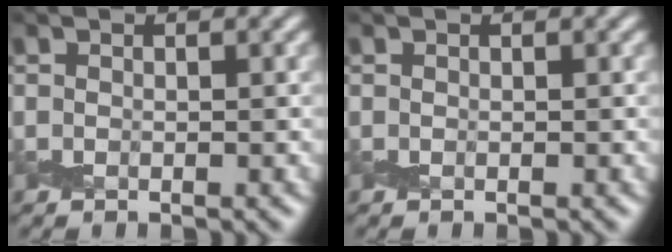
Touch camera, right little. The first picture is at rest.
{"total": 0.0}